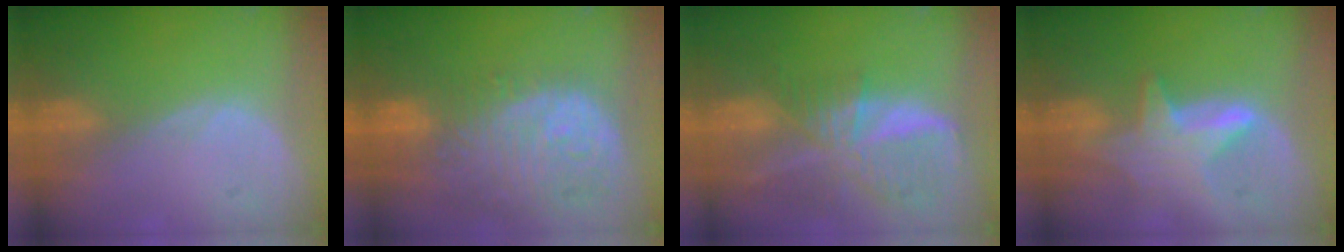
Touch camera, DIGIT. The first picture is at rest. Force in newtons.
{"total": 13.7, "press": 11.4, "slide": 7.6}
{"total": 9.5, "press": 8.3, "slide": 4.7}
{"total": 6.6, "press": 6.2, "slide": 2.1}